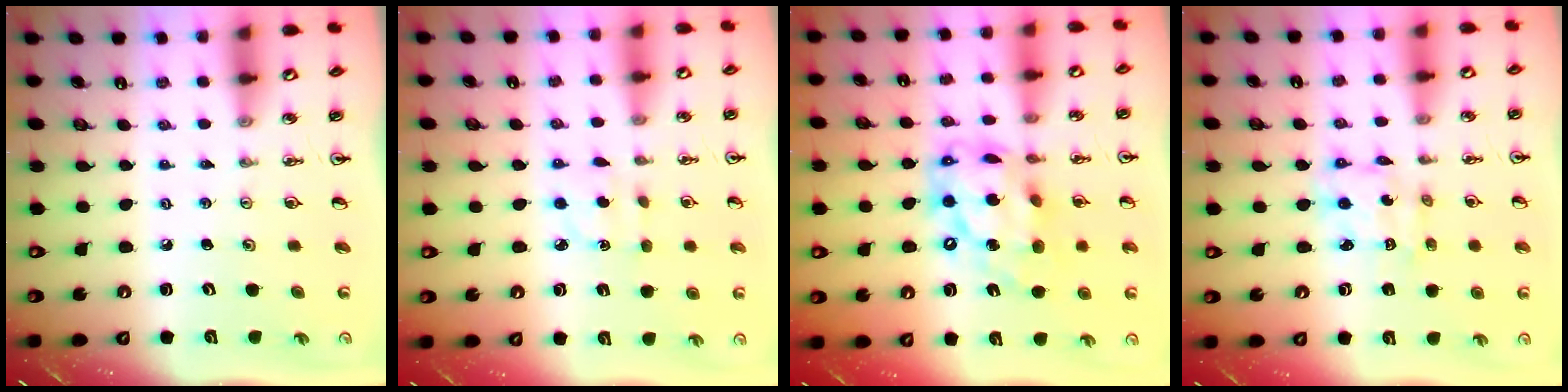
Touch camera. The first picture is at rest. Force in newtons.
{"total": 3.3, "press": 3.2, "slide": 0.7}
{"total": 17.4, "press": 17.4, "slide": 1.4}
{"total": 5.5, "press": 5.5, "slide": 0.2}